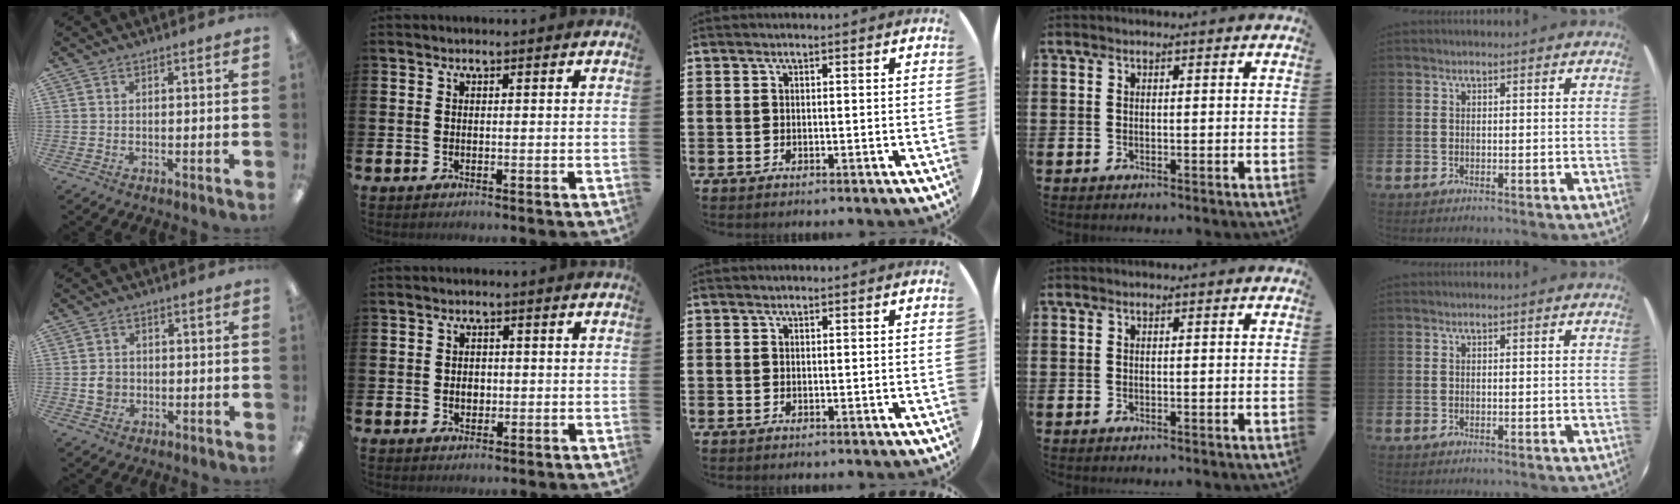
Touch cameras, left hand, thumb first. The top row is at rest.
{"thumb": {"total": 3.1, "force": [-0.4, 2.8, 1.3], "torque": [-0.016, 0.002, -0.010]}, "index": {"total": 1.9, "force": [-0.1, 1.5, 1.1], "torque": [-0.006, 0.001, -0.008]}}